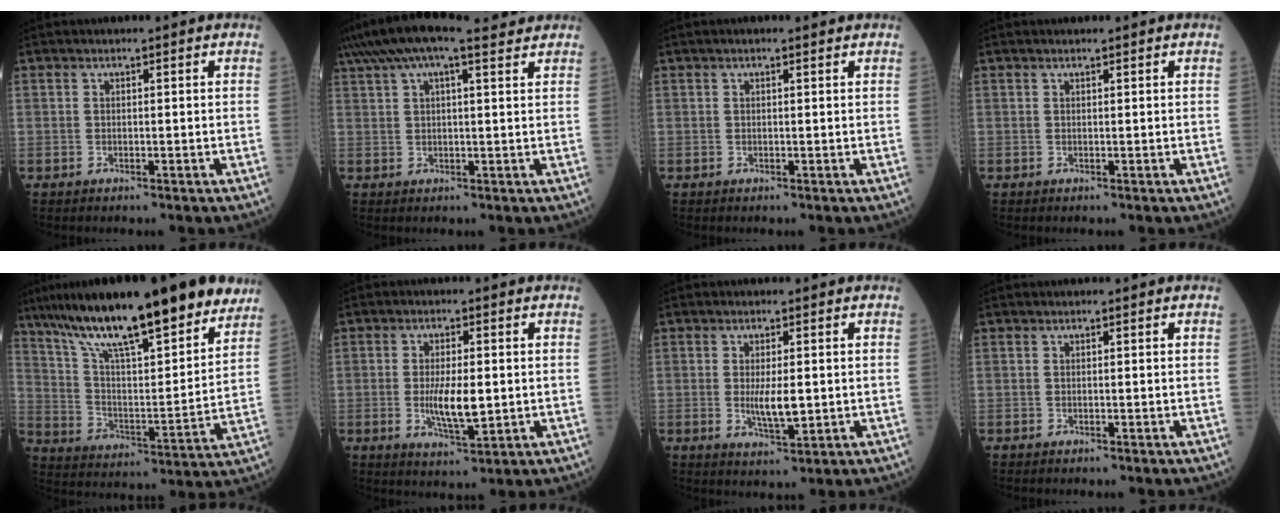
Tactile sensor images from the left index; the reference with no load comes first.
{"total": 13.0, "force": [10.1, 3.1, 7.4], "torque": [-0.154, 0.052, 0.160]}
{"total": 1.6, "force": [1.2, 0.4, 0.9], "torque": [-0.020, 0.014, 0.018]}
{"total": 0.6, "force": [0.5, 0.2, 0.2], "torque": [-0.011, 0.001, 0.011]}
{"total": 26.1, "force": [19.6, 4.7, 16.5], "torque": [-0.276, 0.010, 0.309]}
{"total": 6.5, "force": [-0.5, 2.0, 6.1], "torque": [-0.123, -0.015, -0.003]}
{"total": 4.6, "force": [-0.2, 1.4, 4.4], "torque": [-0.086, -0.013, 0.004]}
{"total": 0.0}